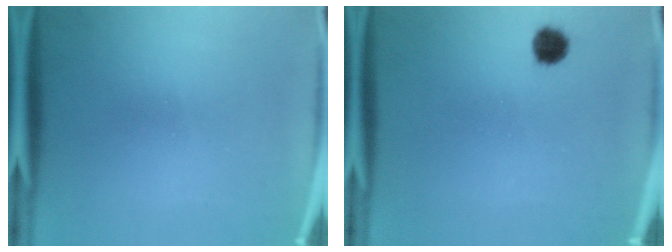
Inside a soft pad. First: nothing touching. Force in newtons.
{"total": 3.3}